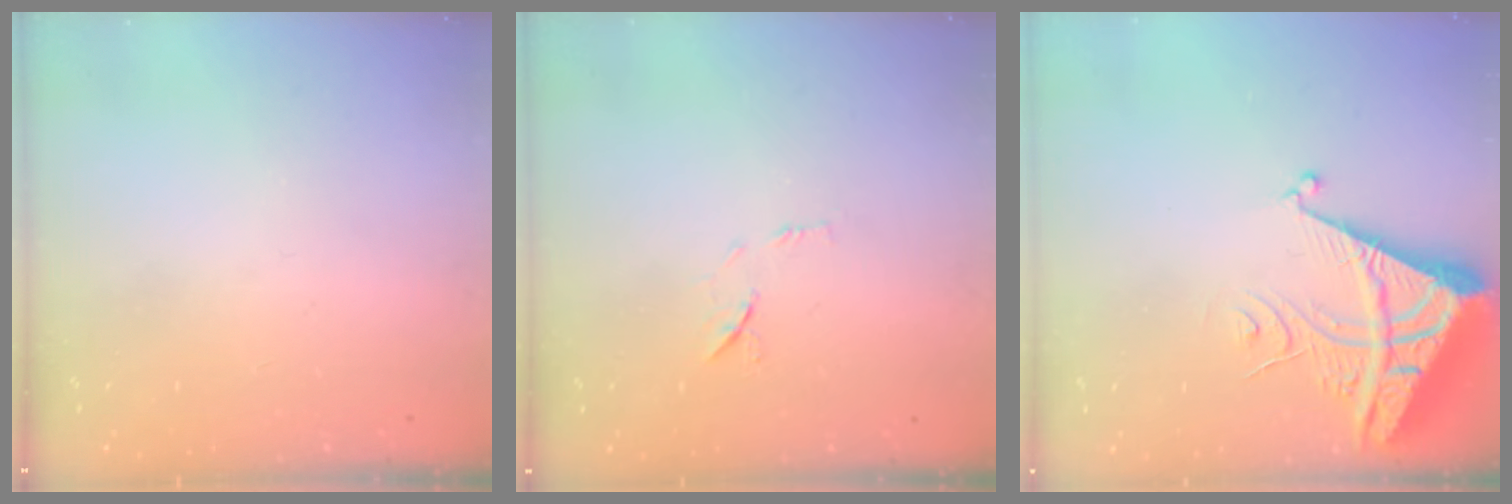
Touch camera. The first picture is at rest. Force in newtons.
{"total": 6.8, "press": 6.7, "slide": 0.8}
{"total": 7.0, "press": 6.9, "slide": 0.7}